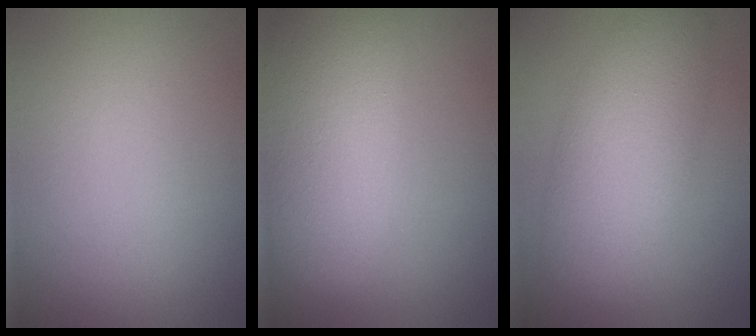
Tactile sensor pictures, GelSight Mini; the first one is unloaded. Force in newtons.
{"total": 9.7, "press": 9.7, "slide": 0.6}
{"total": 6.5, "press": 6.5, "slide": 0.1}